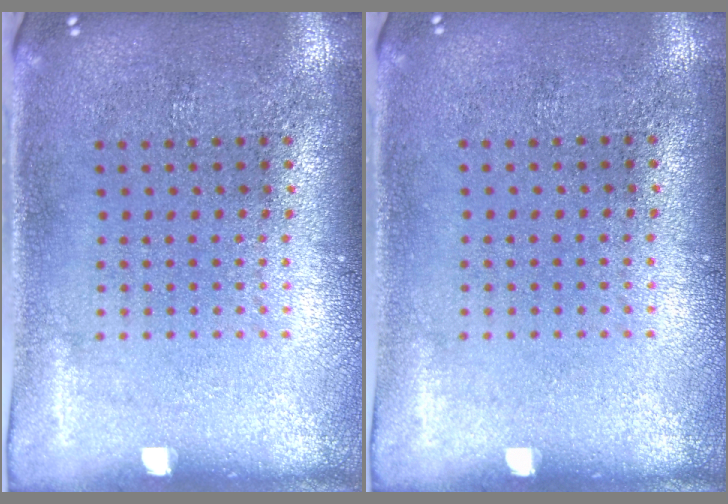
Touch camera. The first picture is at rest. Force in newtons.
{"total": 0.0}